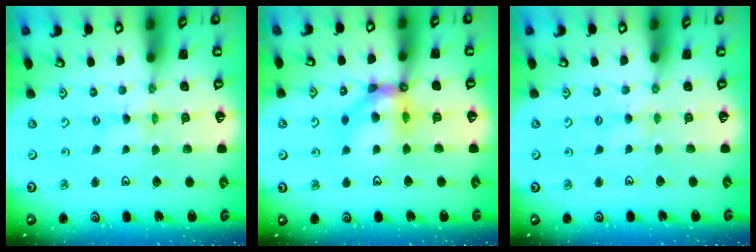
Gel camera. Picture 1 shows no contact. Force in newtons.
{"total": 12.5, "press": 12.5, "slide": 1.3}
{"total": 3.9, "press": 3.9, "slide": 0.5}